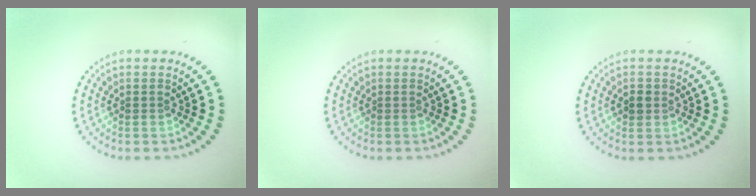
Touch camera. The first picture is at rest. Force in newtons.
{"total": 0.0}
{"total": 1.2, "press": 1.1, "slide": 0.3}